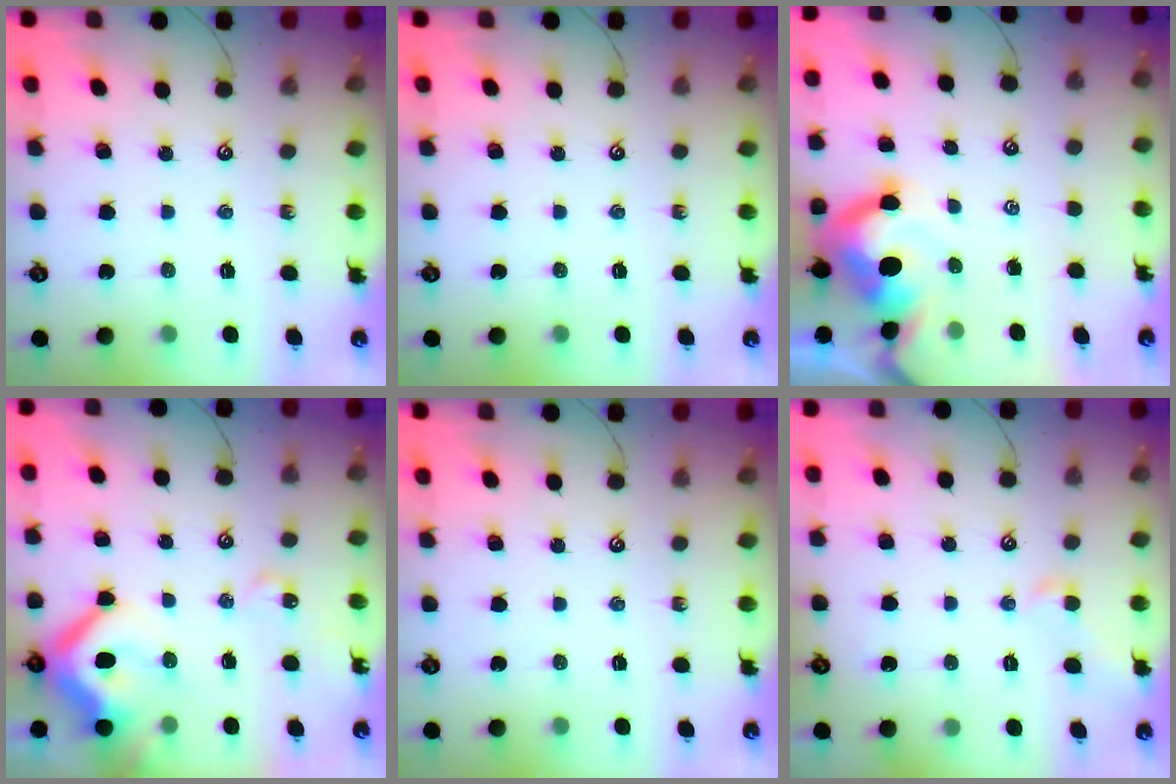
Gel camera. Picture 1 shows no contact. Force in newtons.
{"total": 0.0}
{"total": 9.1, "press": 9.0, "slide": 1.3}
{"total": 15.0, "press": 14.9, "slide": 1.6}
{"total": 0.0}
{"total": 0.5, "press": 0.5, "slide": 0.3}